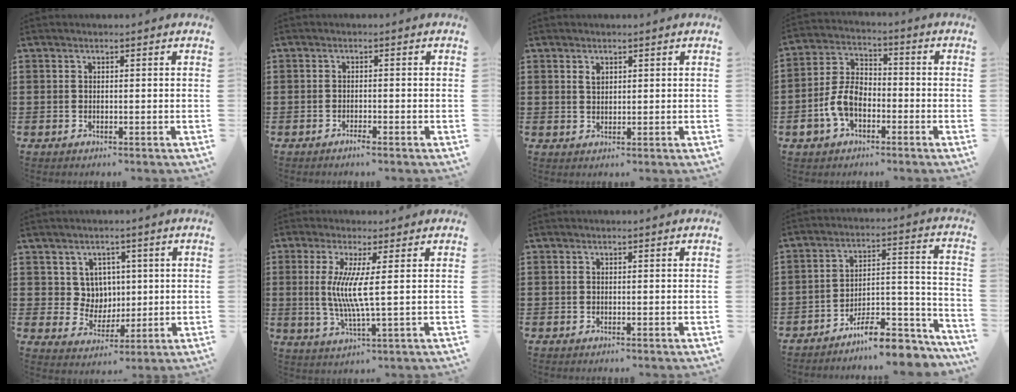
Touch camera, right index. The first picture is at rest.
{"total": 1.3, "force": [-1.0, 0.1, 0.7], "torque": [-0.014, -0.005, -0.018]}
{"total": 1.4, "force": [0.8, 0.9, 0.7], "torque": [-0.018, 0.003, 0.015]}
{"total": 7.2, "force": [-2.7, 4.7, 4.8], "torque": [-0.127, 0.004, -0.061]}
{"total": 5.4, "force": [1.9, 4.8, 1.3], "torque": [-0.052, 0.010, 0.036]}
{"total": 7.1, "force": [0.9, -0.1, 7.0], "torque": [-0.141, -0.014, 0.011]}
{"total": 0.0}
{"total": 10.0, "force": [-8.6, 2.2, 4.6], "torque": [-0.057, 0.036, -0.157]}